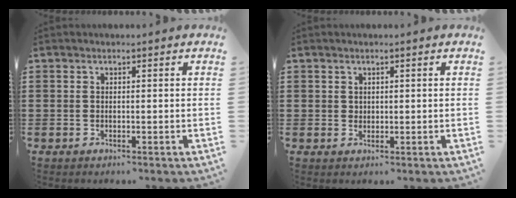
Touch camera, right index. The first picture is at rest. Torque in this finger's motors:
{"motor_torque": [0.73, 0.68, 0.03, 0.02]}